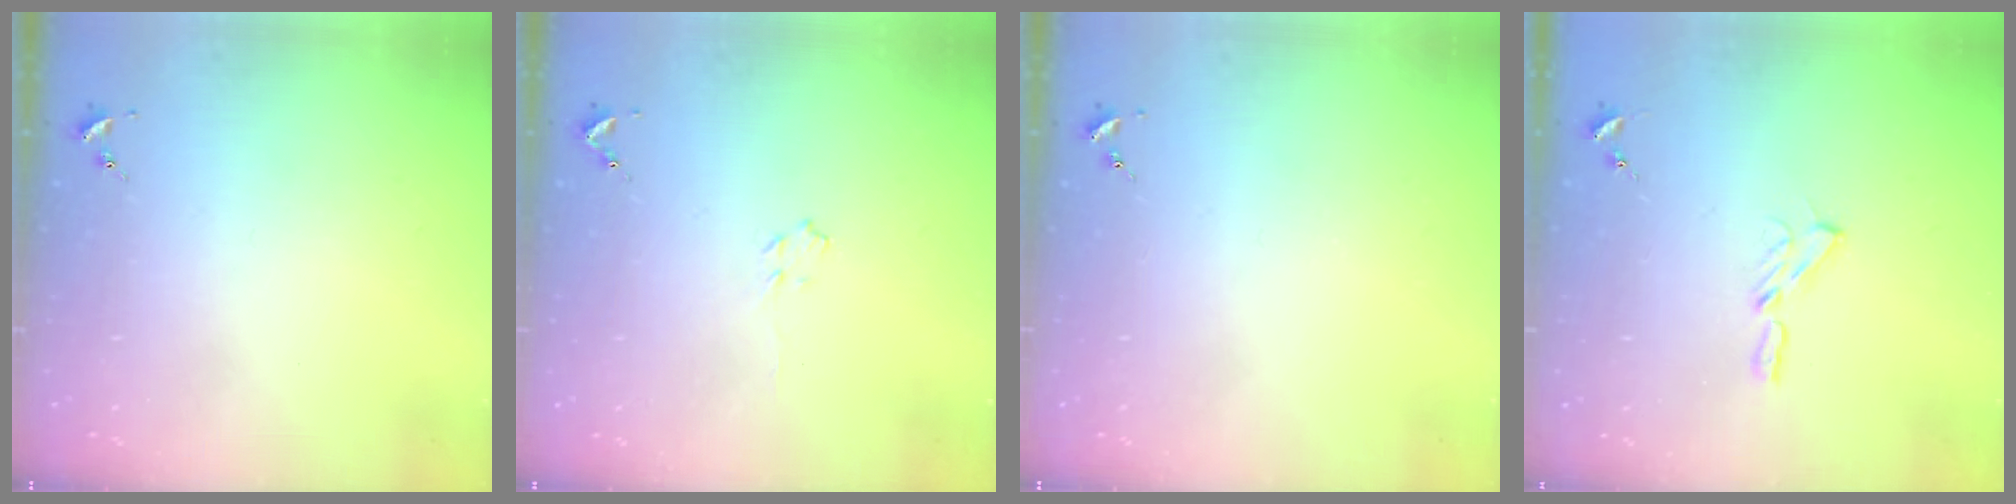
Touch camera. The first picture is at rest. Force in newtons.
{"total": 3.9, "press": 3.9, "slide": 0.6}
{"total": 0.0}
{"total": 4.0, "press": 4.0, "slide": 0.4}